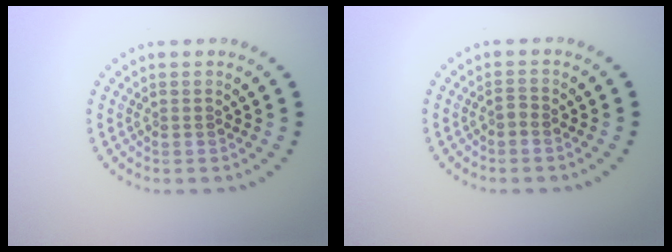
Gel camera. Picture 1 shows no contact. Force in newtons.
{"total": 0.6, "press": 0.5, "slide": 0.3}